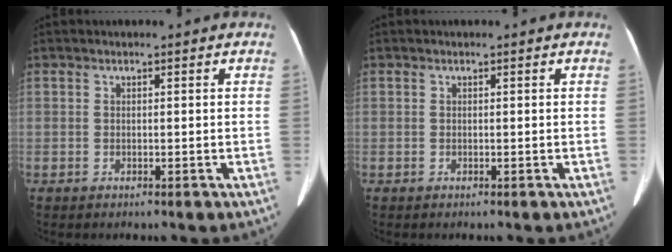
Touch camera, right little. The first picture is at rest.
{"total": 0.0}